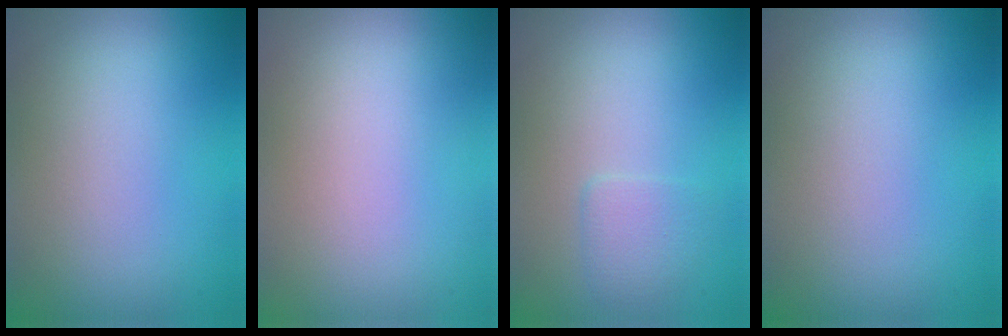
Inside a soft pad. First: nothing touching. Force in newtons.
{"total": 0.0}
{"total": 1.4, "press": 1.4, "slide": 0.1}
{"total": 0.0}